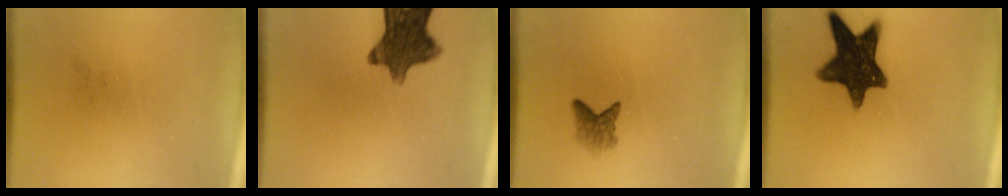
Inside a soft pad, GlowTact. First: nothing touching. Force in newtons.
{"total": 10.6}
{"total": 2.2}
{"total": 13.4}